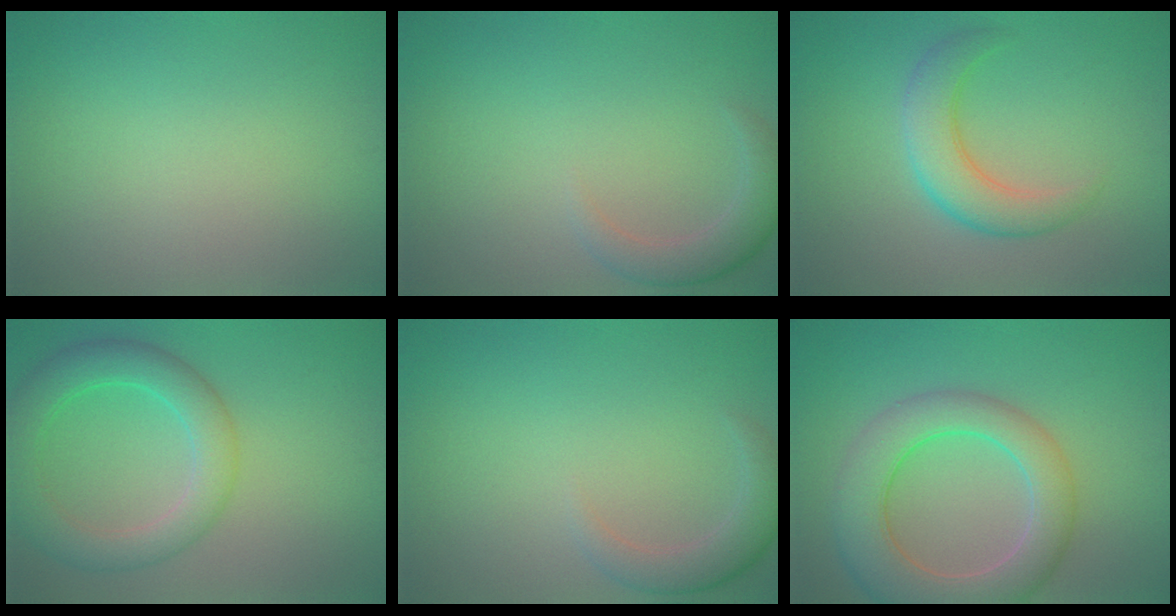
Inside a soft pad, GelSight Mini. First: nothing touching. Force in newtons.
{"total": 2.8, "press": 2.7, "slide": 0.4}
{"total": 4.4, "press": 4.4, "slide": 0.1}
{"total": 5.4, "press": 5.4, "slide": 0.2}
{"total": 2.8, "press": 2.7, "slide": 0.4}
{"total": 7.6, "press": 7.5, "slide": 0.4}